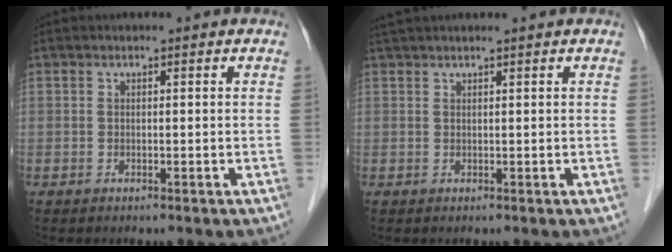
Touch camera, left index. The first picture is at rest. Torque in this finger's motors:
{"motor_torque": [0.38, -0.36, 0.05, 0.00]}